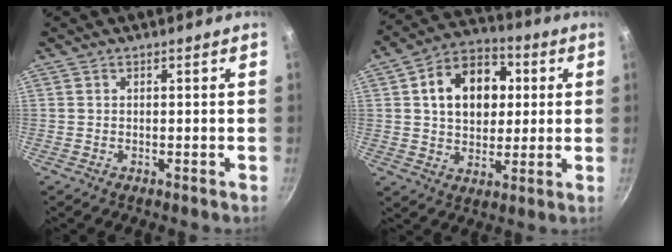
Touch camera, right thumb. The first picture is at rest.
{"total": 15.2, "force": [3.1, 11.1, 9.9], "torque": [-0.118, 0.015, 0.040]}